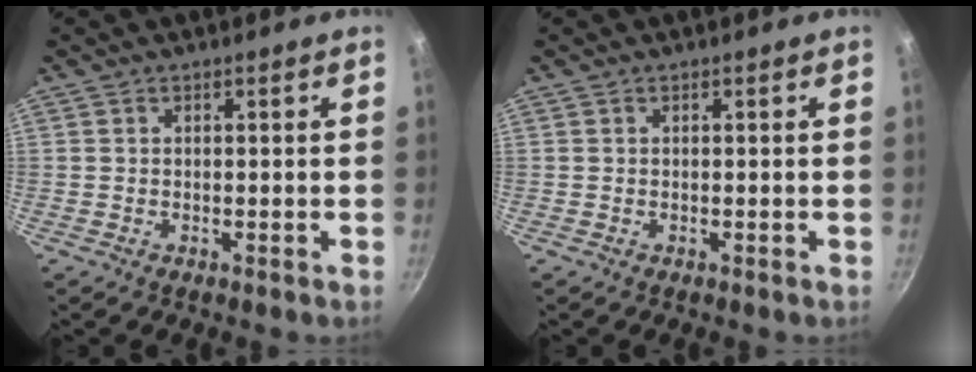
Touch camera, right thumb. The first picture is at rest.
{"total": 0.0}